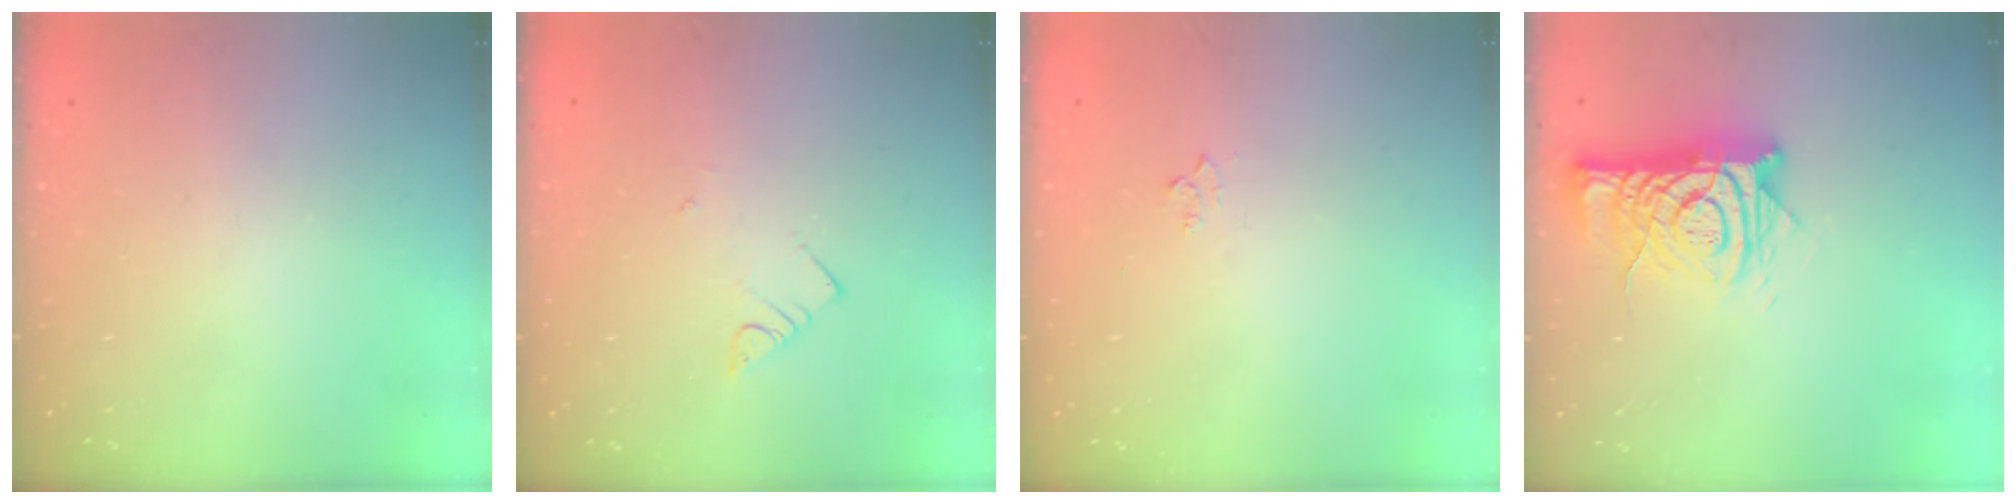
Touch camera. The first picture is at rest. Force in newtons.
{"total": 3.2, "press": 3.2, "slide": 0.3}
{"total": 2.9, "press": 2.8, "slide": 0.4}
{"total": 13.3, "press": 13.3, "slide": 1.1}